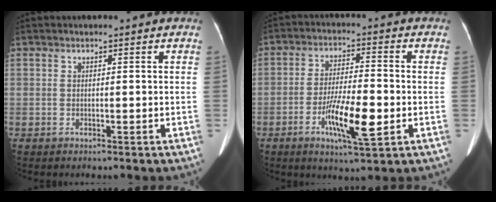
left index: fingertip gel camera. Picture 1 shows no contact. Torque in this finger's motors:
{"motor_torque": [0.32, 0.10, 0.23, 0.07]}